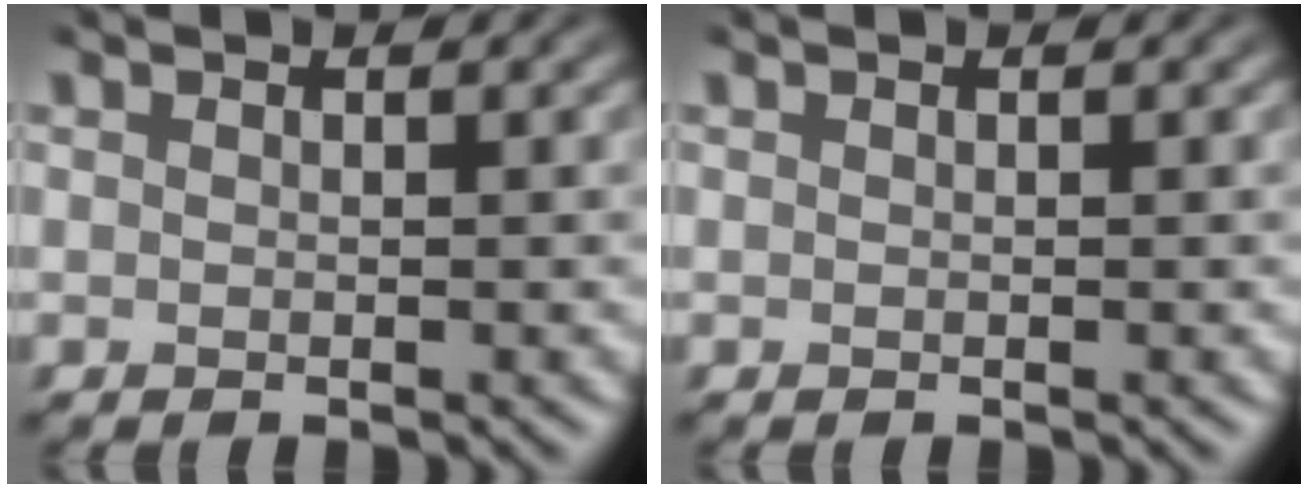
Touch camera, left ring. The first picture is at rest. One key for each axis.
{"total": 0.0}